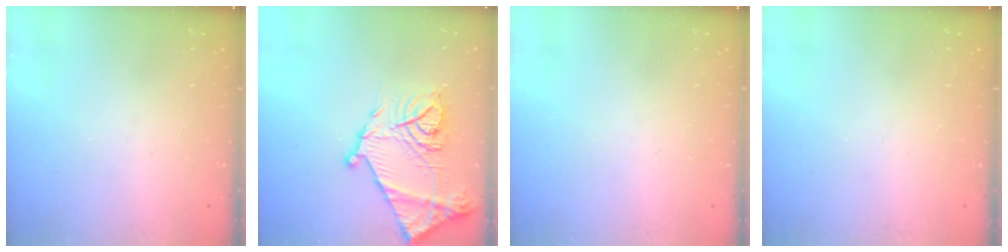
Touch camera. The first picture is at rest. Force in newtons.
{"total": 18.6, "press": 18.5, "slide": 1.9}
{"total": 0.0}
{"total": 0.0}